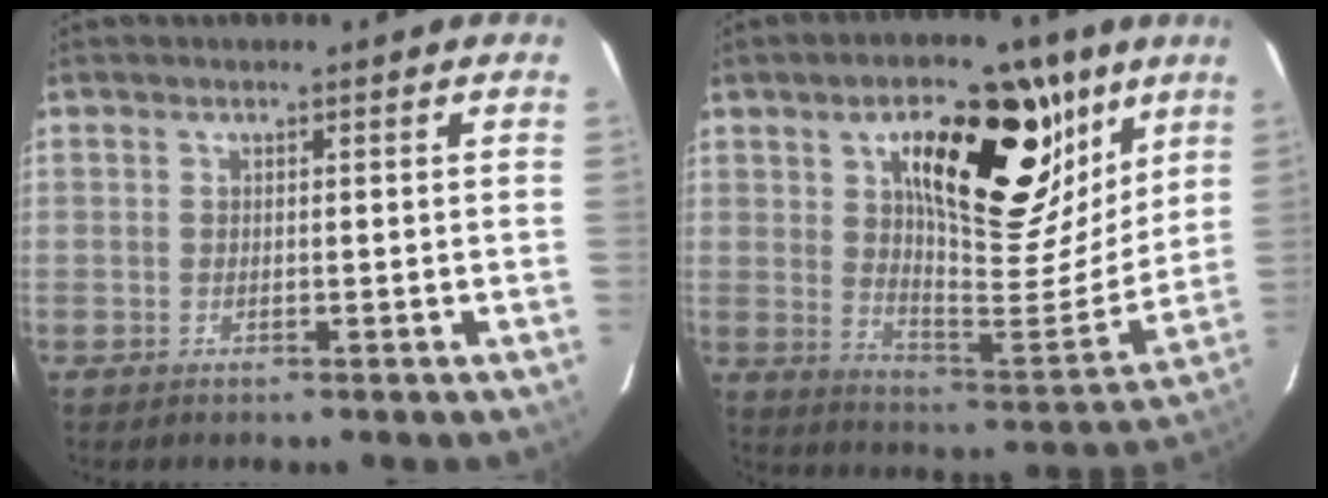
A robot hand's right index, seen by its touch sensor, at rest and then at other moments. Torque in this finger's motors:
{"motor_torque": [1.11, 0.88, 0.90, 0.14]}